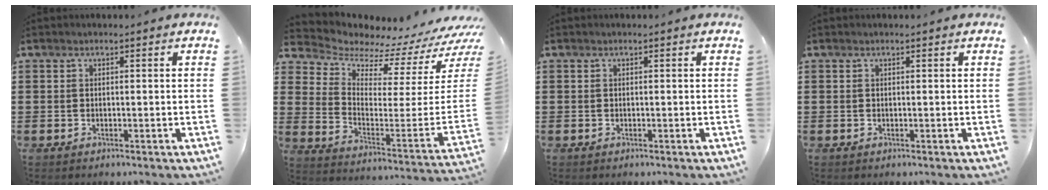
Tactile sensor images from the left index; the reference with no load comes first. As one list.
[{"total": 3.3, "force": [3.1, 0.9, 0.6], "torque": [-0.025, -0.066, 0.044]}, {"total": 0.0}, {"total": 0.0}]